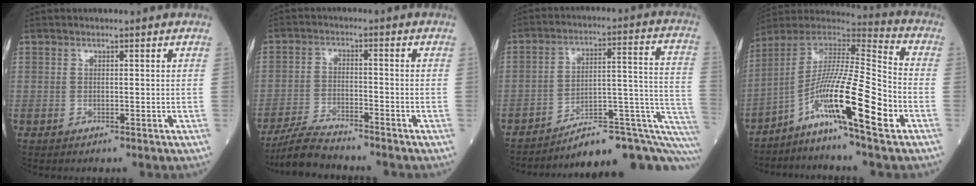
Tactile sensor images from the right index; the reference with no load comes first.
{"total": 7.7, "force": [-7.1, 0.8, 2.8], "torque": [-0.058, -0.019, -0.130]}
{"total": 19.6, "force": [-13.9, 4.0, 13.2], "torque": [-0.115, 0.058, -0.187]}
{"total": 17.8, "force": [-7.4, 1.0, 16.1], "torque": [-0.310, -0.015, -0.139]}